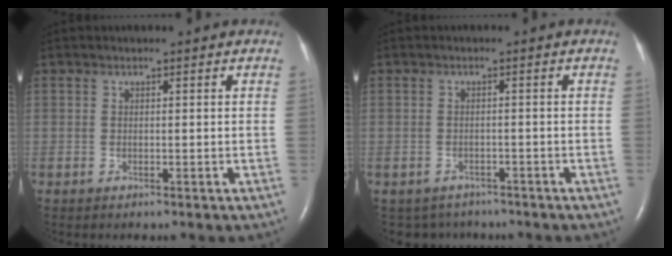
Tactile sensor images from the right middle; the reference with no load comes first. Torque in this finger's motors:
{"motor_torque": [0.02, -0.02, 0.00, 0.00]}